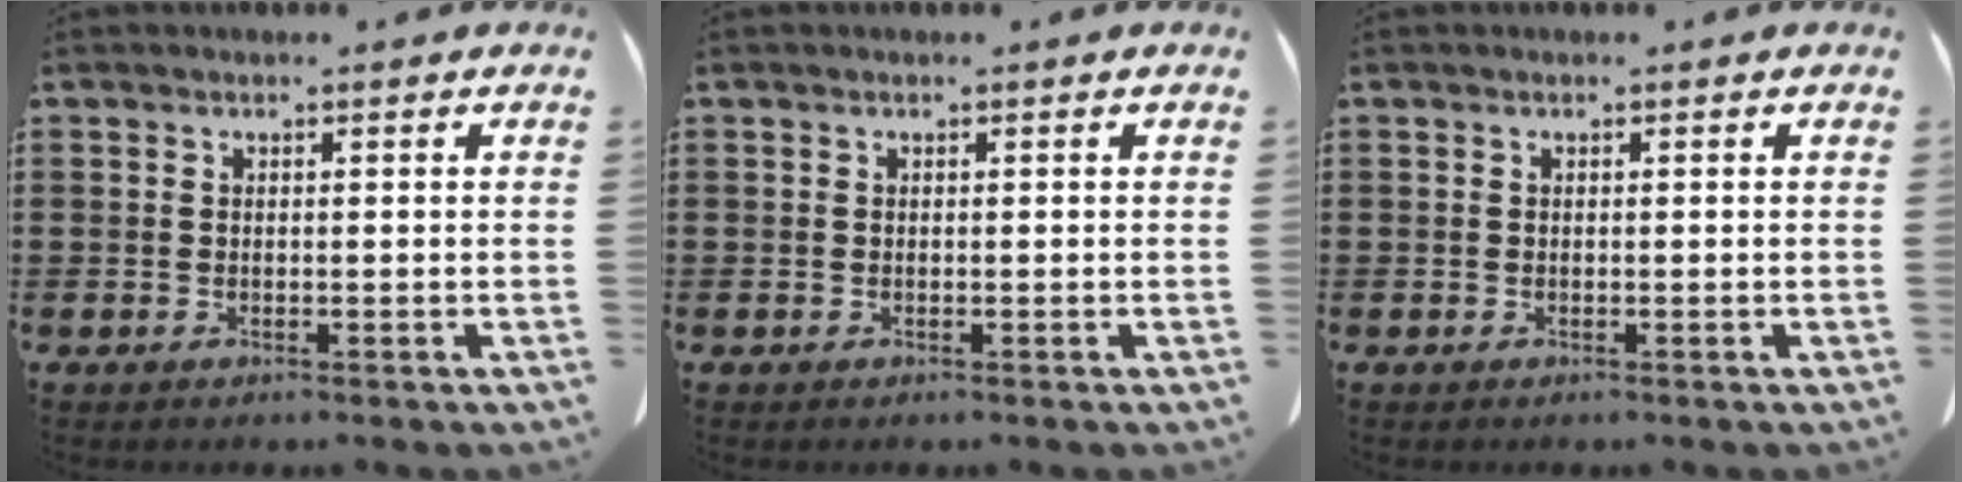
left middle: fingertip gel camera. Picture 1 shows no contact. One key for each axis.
{"total": 0.0}
{"total": 0.0}